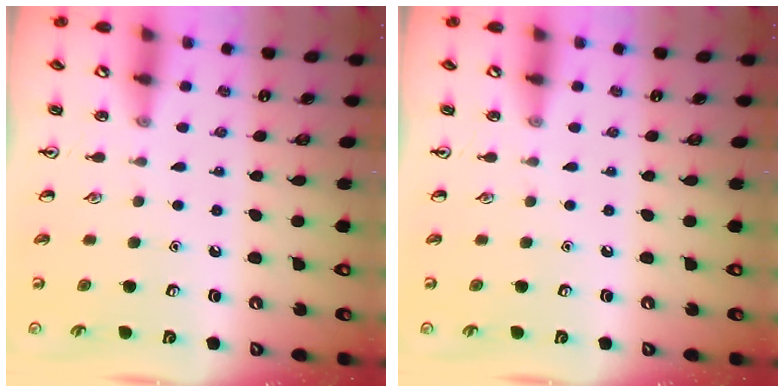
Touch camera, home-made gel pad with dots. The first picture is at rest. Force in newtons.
{"total": 0.0}